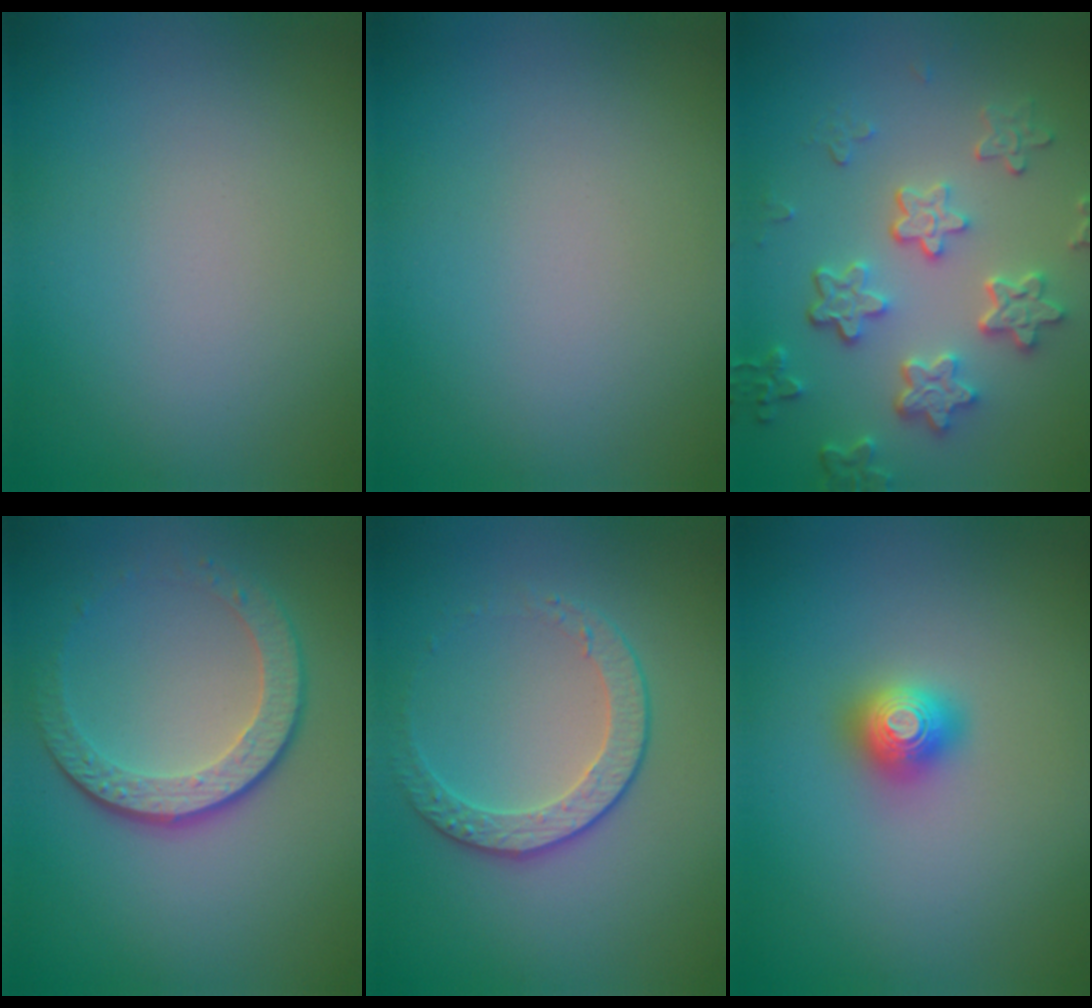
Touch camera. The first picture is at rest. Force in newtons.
{"total": 0.0}
{"total": 5.3, "press": 4.1, "slide": 3.4}
{"total": 4.2, "press": 3.1, "slide": 2.8}
{"total": 2.4, "press": 1.9, "slide": 1.5}
{"total": 2.0, "press": 2.0, "slide": 0.1}